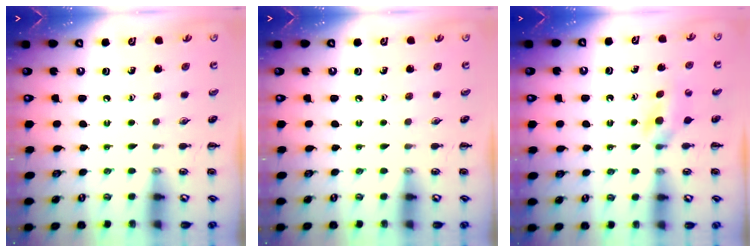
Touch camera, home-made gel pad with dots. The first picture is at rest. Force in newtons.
{"total": 0.0}
{"total": 4.9, "press": 4.7, "slide": 1.2}